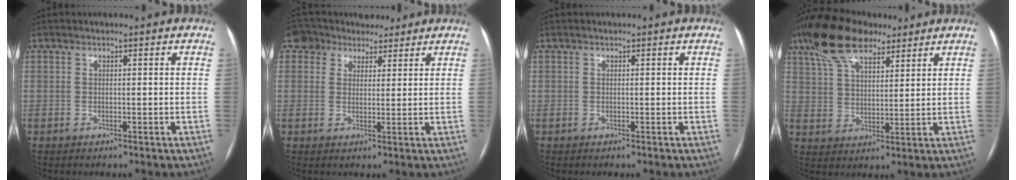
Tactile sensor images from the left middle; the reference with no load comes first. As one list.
[{"total": 6.8, "force": [5.3, 4.2, 1.2], "torque": [-0.026, 0.027, 0.085]}, {"total": 0.0}, {"total": 12.4, "force": [8.9, 4.8, 7.2], "torque": [-0.150, 0.033, 0.167]}]